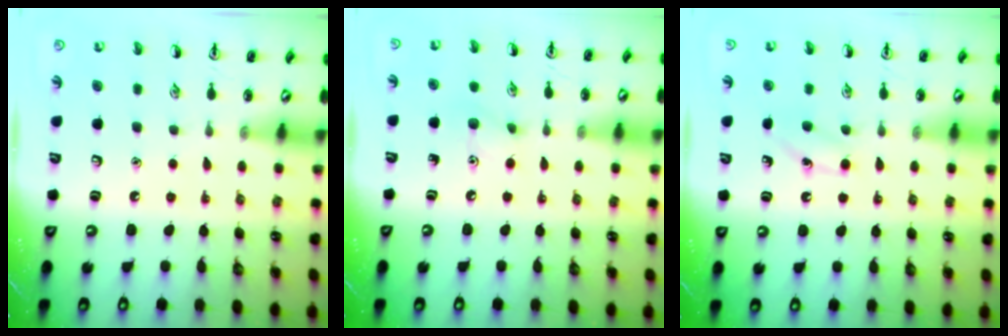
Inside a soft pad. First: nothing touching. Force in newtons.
{"total": 5.1, "press": 4.9, "slide": 1.3}
{"total": 6.7, "press": 6.4, "slide": 2.0}